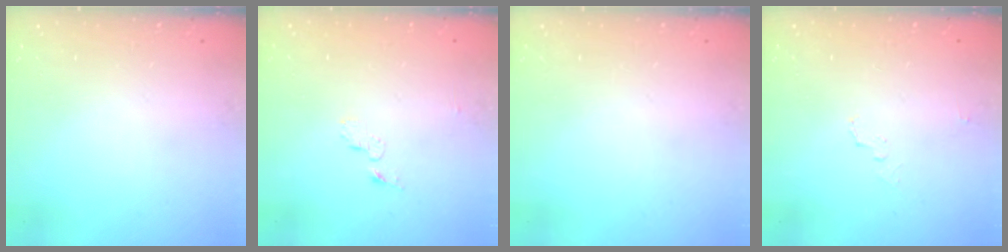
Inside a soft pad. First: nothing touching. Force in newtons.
{"total": 3.7, "press": 3.6, "slide": 0.4}
{"total": 0.0}
{"total": 3.3, "press": 2.9, "slide": 1.6}